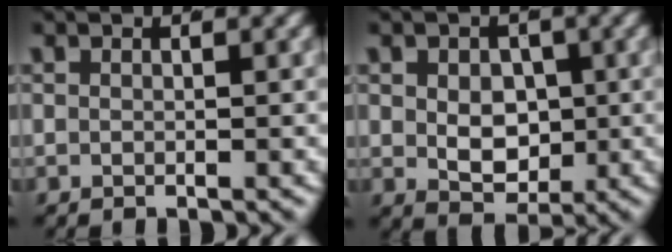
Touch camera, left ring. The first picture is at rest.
{"total": 4.3, "force": [-0.1, 3.3, 2.7], "torque": [-0.045, -0.029, 0.017]}